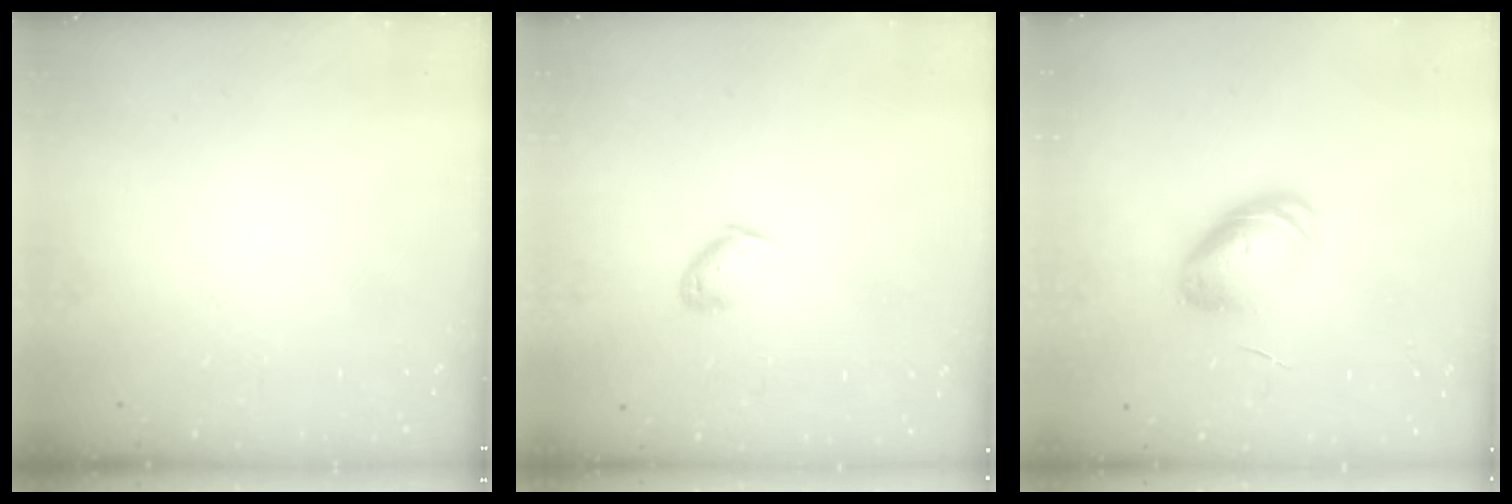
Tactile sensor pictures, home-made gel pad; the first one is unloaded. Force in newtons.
{"total": 4.8, "press": 4.7, "slide": 0.9}
{"total": 9.3, "press": 9.2, "slide": 1.3}